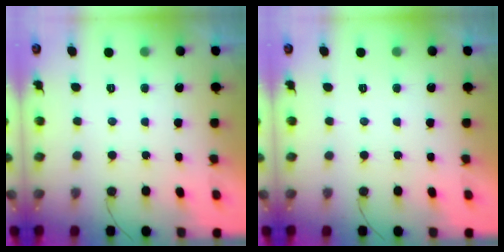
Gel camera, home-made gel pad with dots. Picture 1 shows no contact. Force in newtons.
{"total": 0.0}